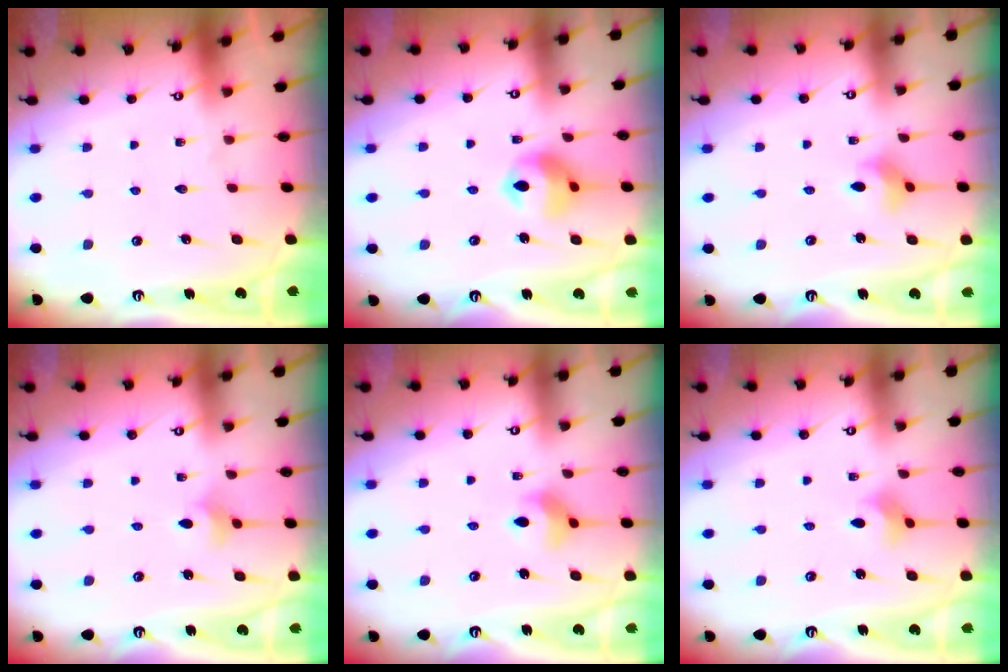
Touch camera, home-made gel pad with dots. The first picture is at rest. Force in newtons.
{"total": 10.8, "press": 10.7, "slide": 1.4}
{"total": 3.4, "press": 3.4, "slide": 0.6}
{"total": 3.9, "press": 3.8, "slide": 0.9}
{"total": 7.3, "press": 7.2, "slide": 1.2}
{"total": 2.8, "press": 2.7, "slide": 0.6}